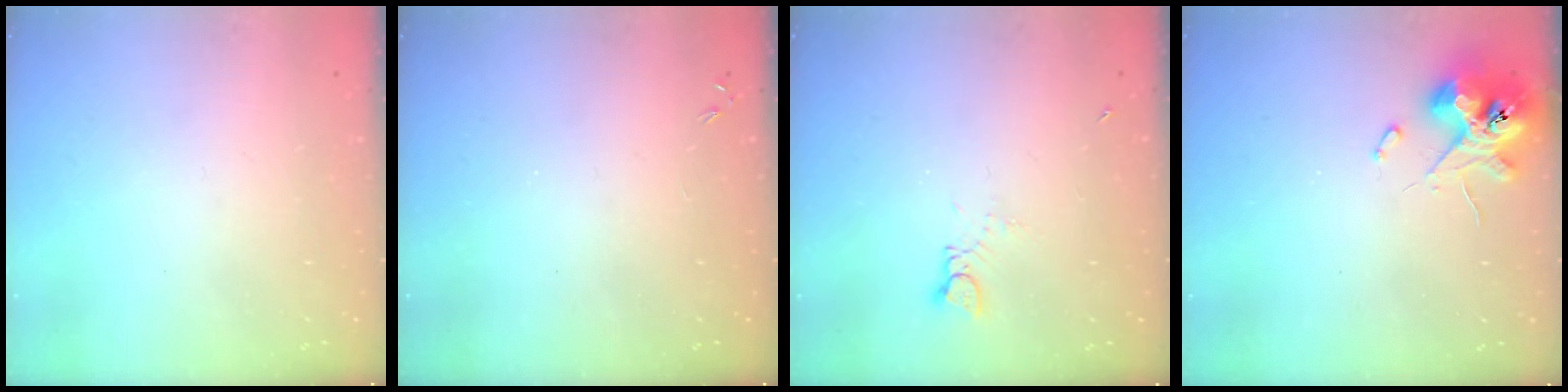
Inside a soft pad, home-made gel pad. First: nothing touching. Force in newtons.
{"total": 0.0}
{"total": 1.4, "press": 1.4, "slide": 0.2}
{"total": 11.1, "press": 11.0, "slide": 1.8}